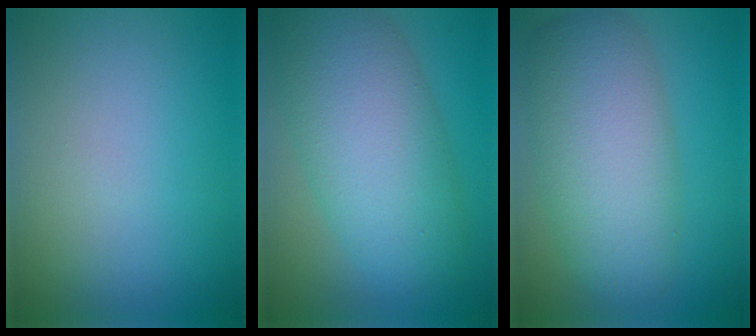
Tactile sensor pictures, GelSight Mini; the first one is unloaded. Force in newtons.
{"total": 9.2, "press": 9.2, "slide": 0.4}
{"total": 8.2, "press": 8.2, "slide": 0.4}